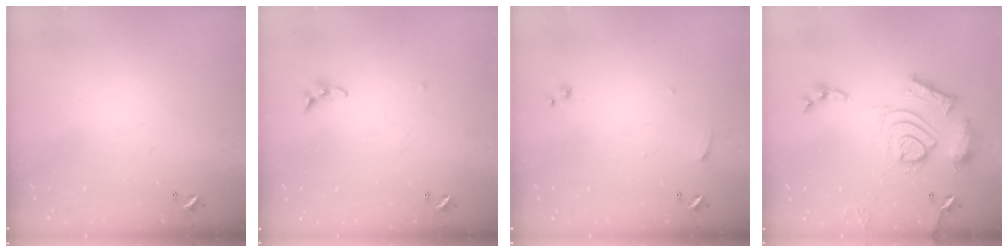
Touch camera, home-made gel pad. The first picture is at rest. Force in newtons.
{"total": 5.7, "press": 5.7, "slide": 0.5}
{"total": 7.3, "press": 7.3, "slide": 0.8}
{"total": 17.8, "press": 17.7, "slide": 1.5}